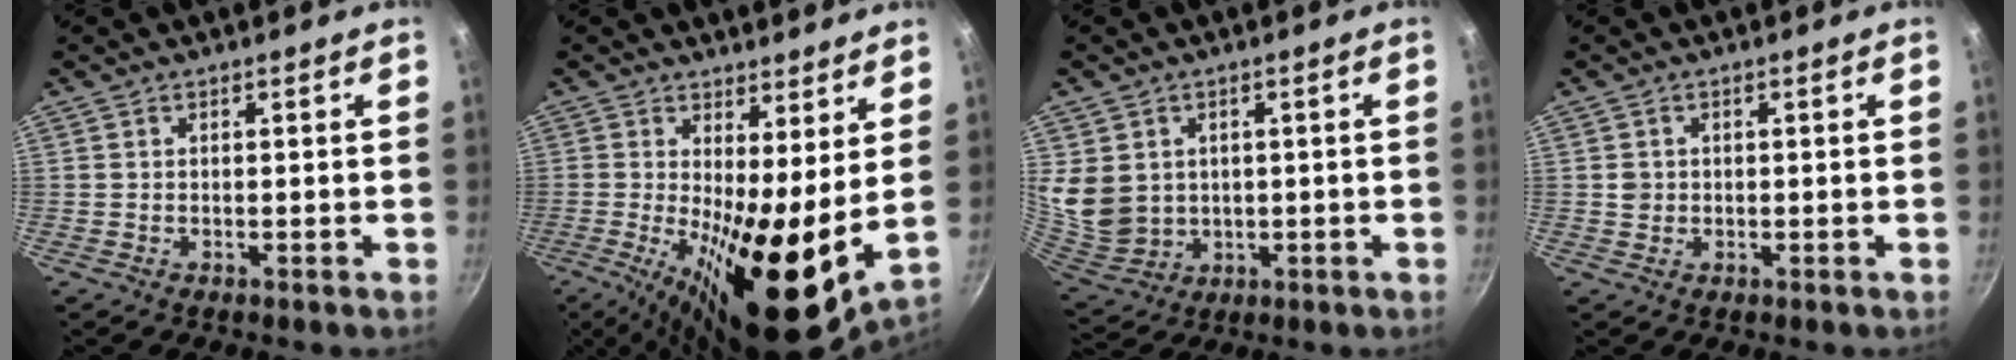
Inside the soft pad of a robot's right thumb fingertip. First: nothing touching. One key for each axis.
{"total": 16.0, "fx": 1.7, "fy": 5.4, "fz": 15.0, "tx": -0.227, "ty": -0.043, "tz": 0.027}
{"total": 10.5, "fx": 1.8, "fy": 8.9, "fz": 5.2, "tx": -0.087, "ty": -0.019, "tz": 0.058}
{"total": 1.7, "fx": 0.1, "fy": 1.6, "fz": 0.6, "tx": -0.003, "ty": 0.006, "tz": 0.001}